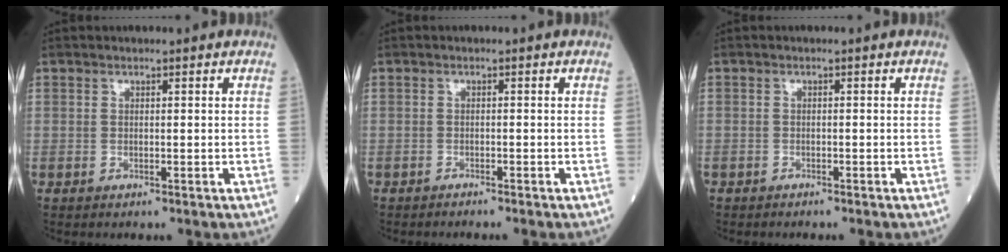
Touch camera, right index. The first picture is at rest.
{"total": 1.3, "force": [-1.2, -0.1, 0.4], "torque": [-0.010, -0.001, -0.017]}
{"total": 1.0, "force": [-0.9, 0.5, 0.0], "torque": [-0.012, 0.000, -0.018]}